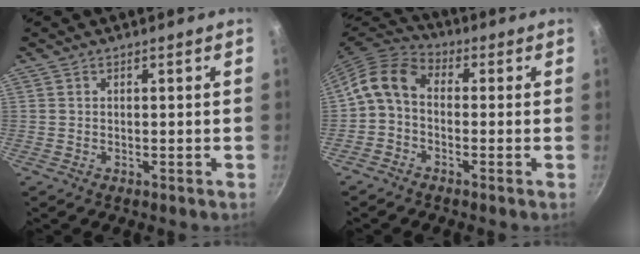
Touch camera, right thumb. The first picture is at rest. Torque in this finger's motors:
{"motor_torque": [-0.48, 0.55, 0.50, -0.52, 0.19]}